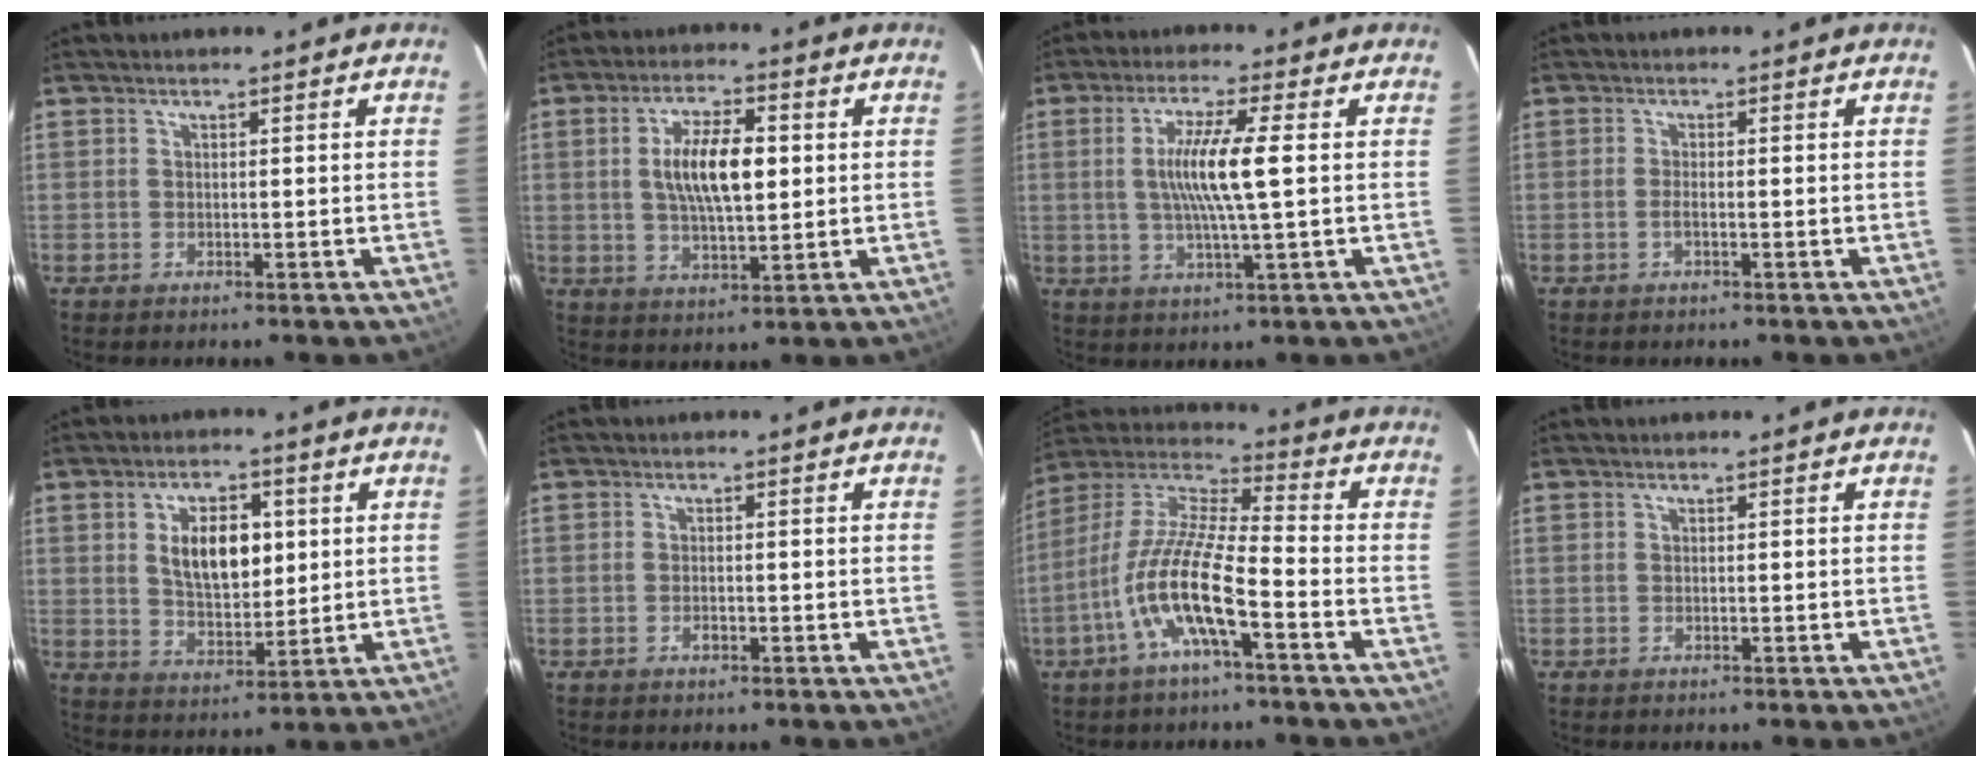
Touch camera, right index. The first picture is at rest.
{"total": 10.2, "force": [1.5, 3.8, 9.4], "torque": [-0.171, 0.007, 0.028]}
{"total": 9.3, "force": [0.7, 0.1, 9.3], "torque": [-0.176, -0.005, 0.013]}
{"total": 1.4, "force": [-0.6, 0.2, 1.3], "torque": [-0.028, 0.001, -0.011]}
{"total": 10.2, "force": [2.4, 5.5, 8.3], "torque": [-0.147, 0.007, 0.050]}
{"total": 1.2, "force": [-0.6, 0.7, 0.8], "torque": [-0.016, 0.001, -0.010]}
{"total": 13.6, "force": [-5.7, 2.3, 12.1], "torque": [-0.244, -0.003, -0.115]}
{"total": 0.0}